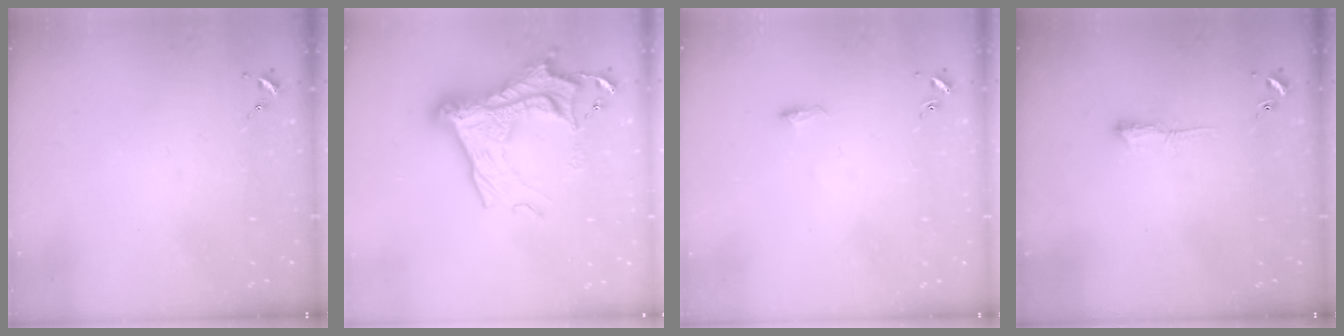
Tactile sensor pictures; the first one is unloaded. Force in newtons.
{"total": 20.8, "press": 20.7, "slide": 1.7}
{"total": 6.0, "press": 6.0, "slide": 0.7}
{"total": 3.4, "press": 3.4, "slide": 0.6}